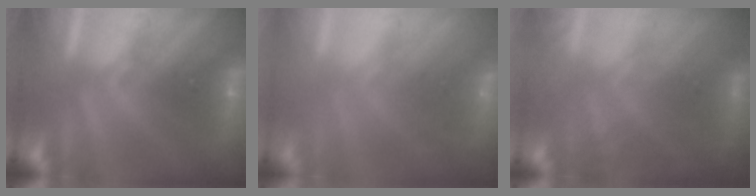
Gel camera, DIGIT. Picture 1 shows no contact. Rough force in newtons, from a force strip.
{"total": 7.8}
{"total": 9.1}